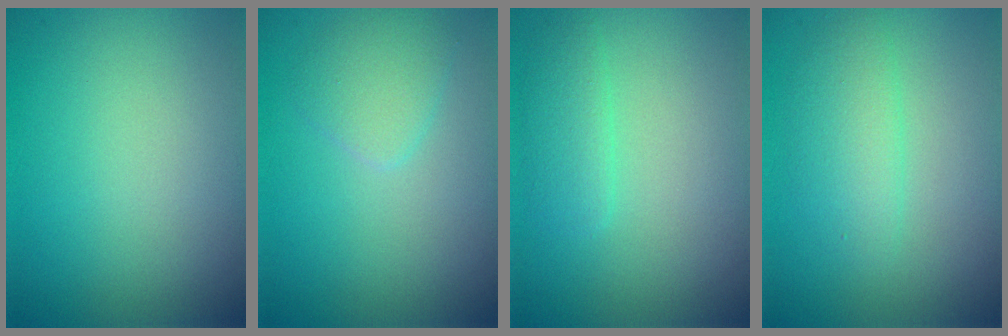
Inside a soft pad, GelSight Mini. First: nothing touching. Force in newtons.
{"total": 1.9, "press": 1.9, "slide": 0.1}
{"total": 1.9, "press": 1.9, "slide": 0.2}
{"total": 2.4, "press": 2.4, "slide": 0.1}